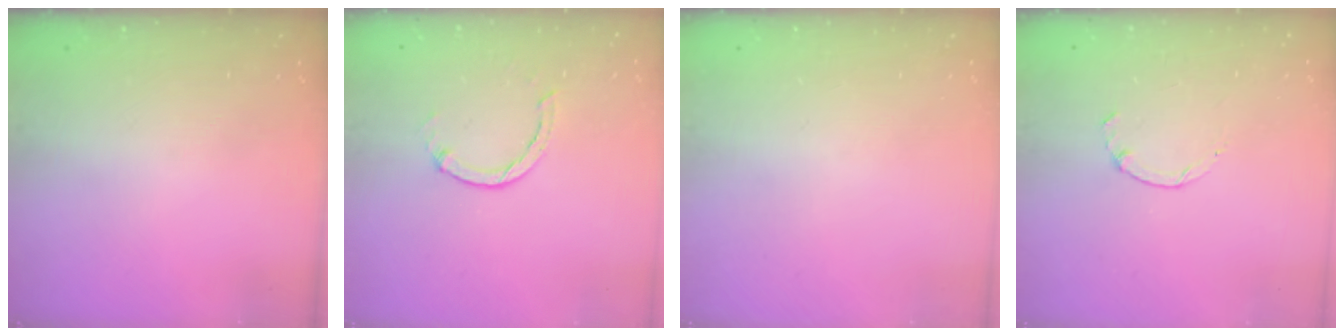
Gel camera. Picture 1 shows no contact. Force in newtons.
{"total": 1.3, "press": 1.2, "slide": 0.3}
{"total": 0.0}
{"total": 1.3, "press": 1.2, "slide": 0.4}